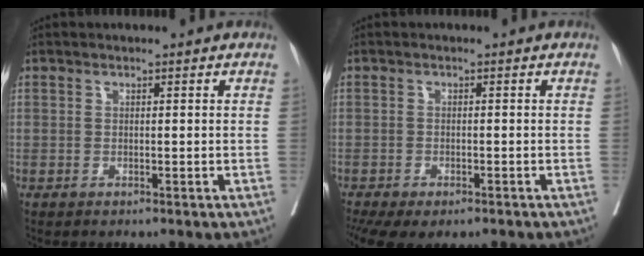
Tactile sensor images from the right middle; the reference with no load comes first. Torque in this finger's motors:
{"motor_torque": [1.07, -1.07, 0.26, 0.06]}